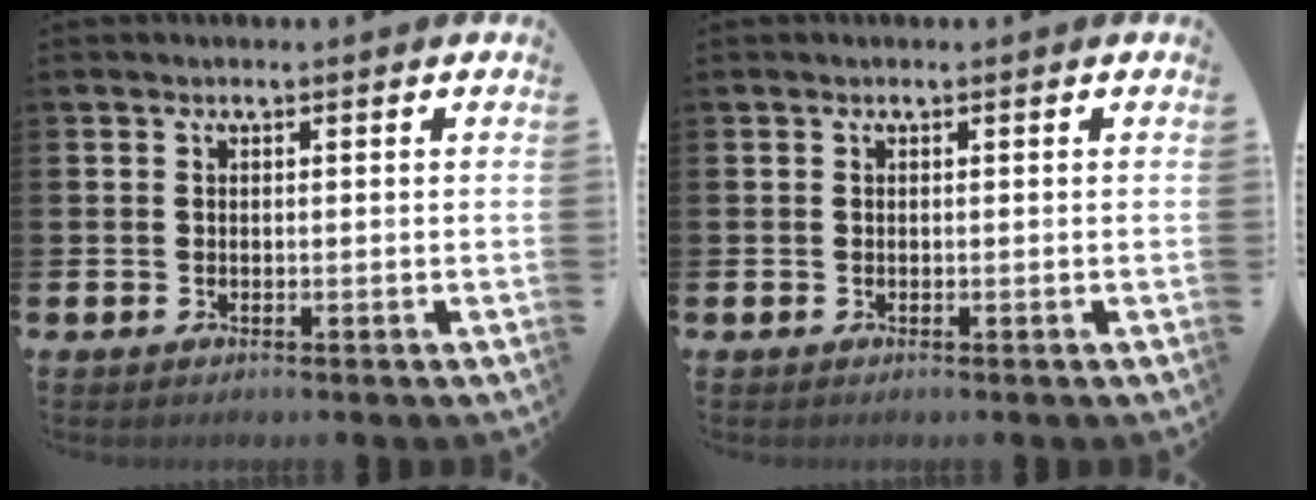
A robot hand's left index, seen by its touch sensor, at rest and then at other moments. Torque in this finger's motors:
{"motor_torque": [0.00, 0.00, 0.00, 0.00]}